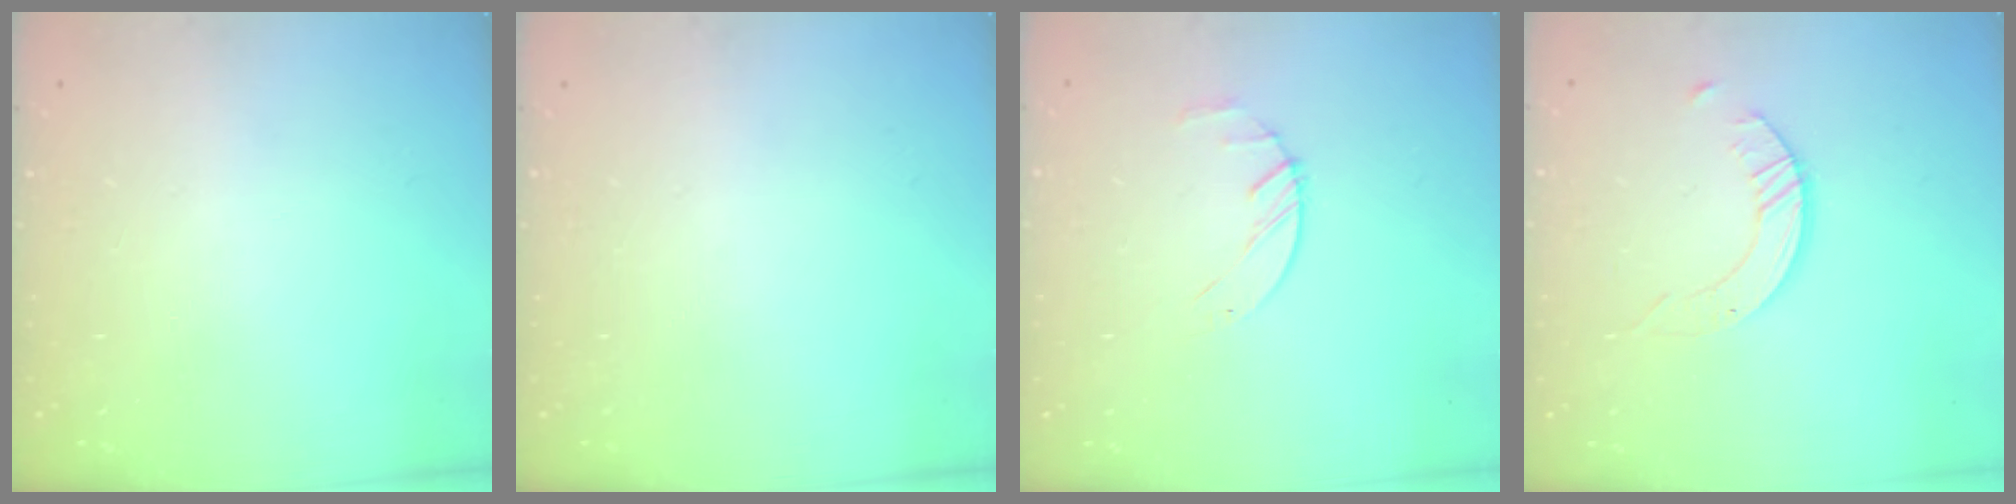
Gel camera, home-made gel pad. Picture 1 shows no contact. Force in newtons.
{"total": 0.0}
{"total": 1.9, "press": 1.9, "slide": 0.3}
{"total": 2.9, "press": 2.9, "slide": 0.3}